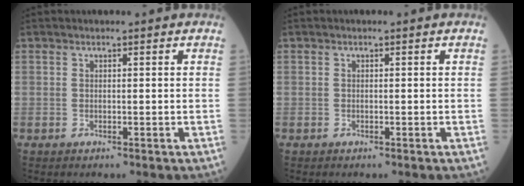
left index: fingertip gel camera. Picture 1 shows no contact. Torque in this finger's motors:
{"motor_torque": [0.03, 0.03, 0.00, 0.01]}